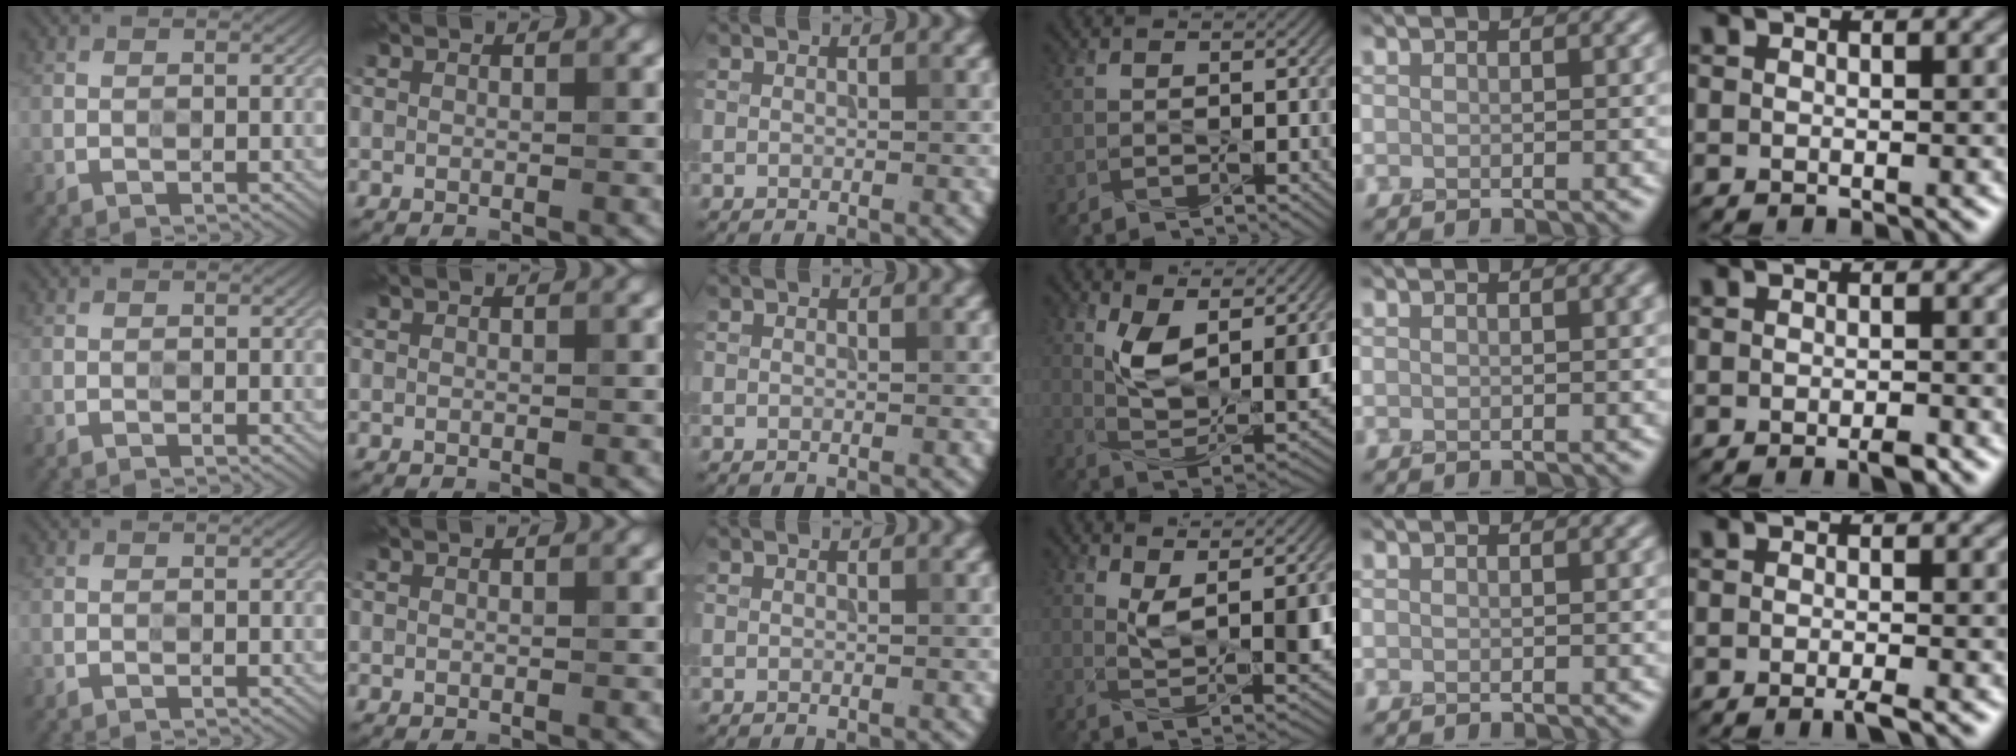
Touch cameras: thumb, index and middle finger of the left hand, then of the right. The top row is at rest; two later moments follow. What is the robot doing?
{"motion": "squeeze", "object": "stress ball aka squeeze ball"}